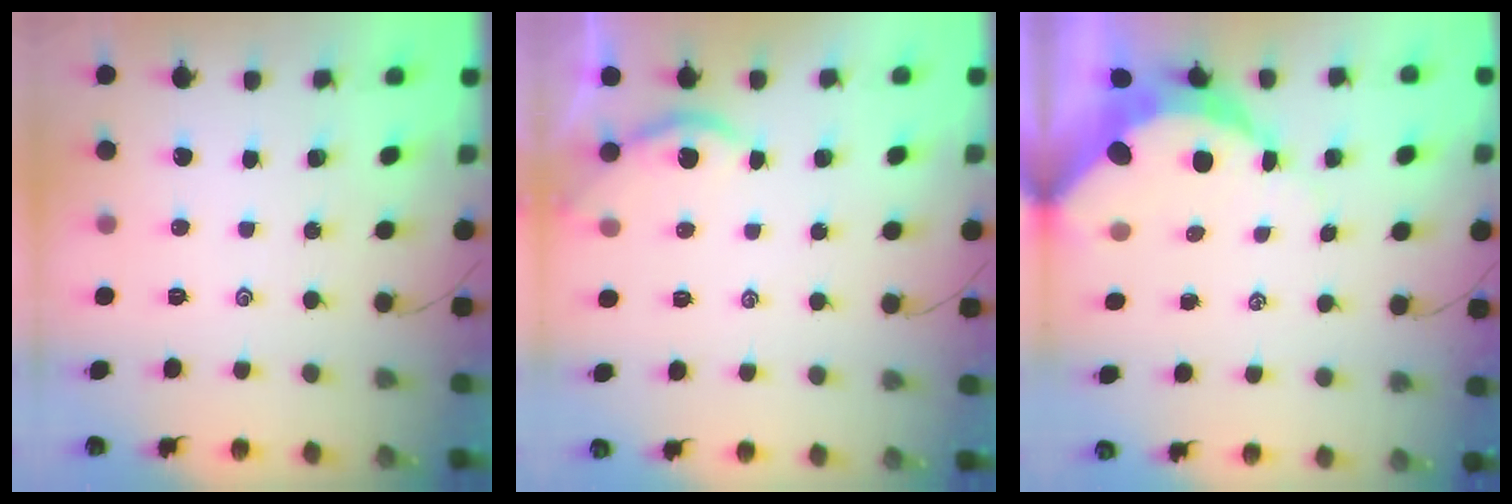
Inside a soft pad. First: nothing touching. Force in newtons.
{"total": 2.7, "press": 2.7, "slide": 0.2}
{"total": 9.7, "press": 9.6, "slide": 1.1}